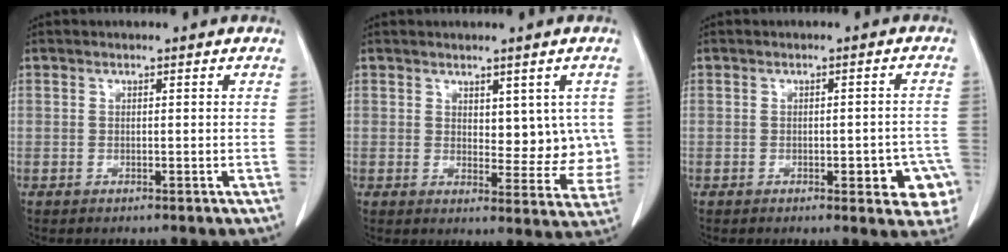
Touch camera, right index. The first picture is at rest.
{"total": 6.8, "force": [1.6, 3.8, 5.4], "torque": [-0.047, -0.003, 0.026]}
{"total": 7.2, "force": [-3.0, 2.4, 6.1], "torque": [-0.054, 0.007, -0.034]}